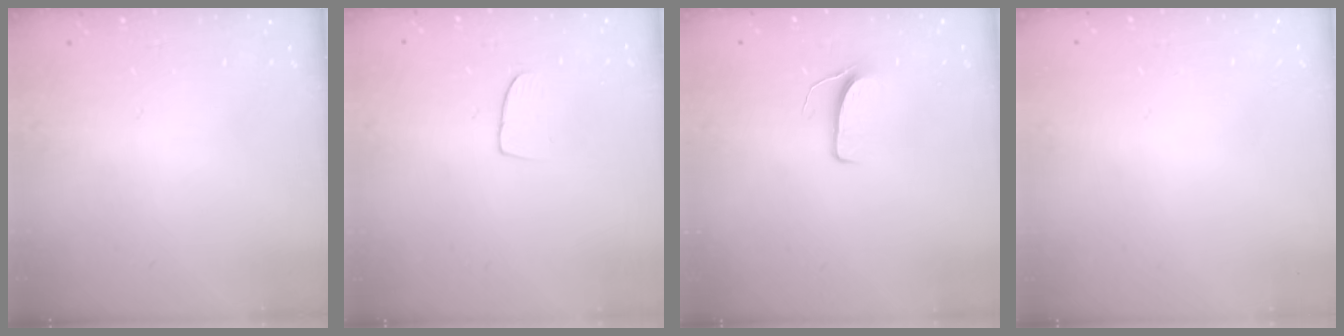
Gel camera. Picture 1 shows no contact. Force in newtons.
{"total": 6.4, "press": 6.4, "slide": 0.5}
{"total": 6.2, "press": 6.2, "slide": 0.5}
{"total": 0.0}